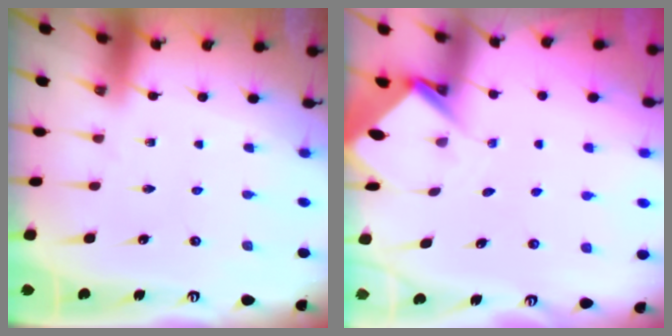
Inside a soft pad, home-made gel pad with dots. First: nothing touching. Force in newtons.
{"total": 4.8, "press": 4.8, "slide": 0.3}